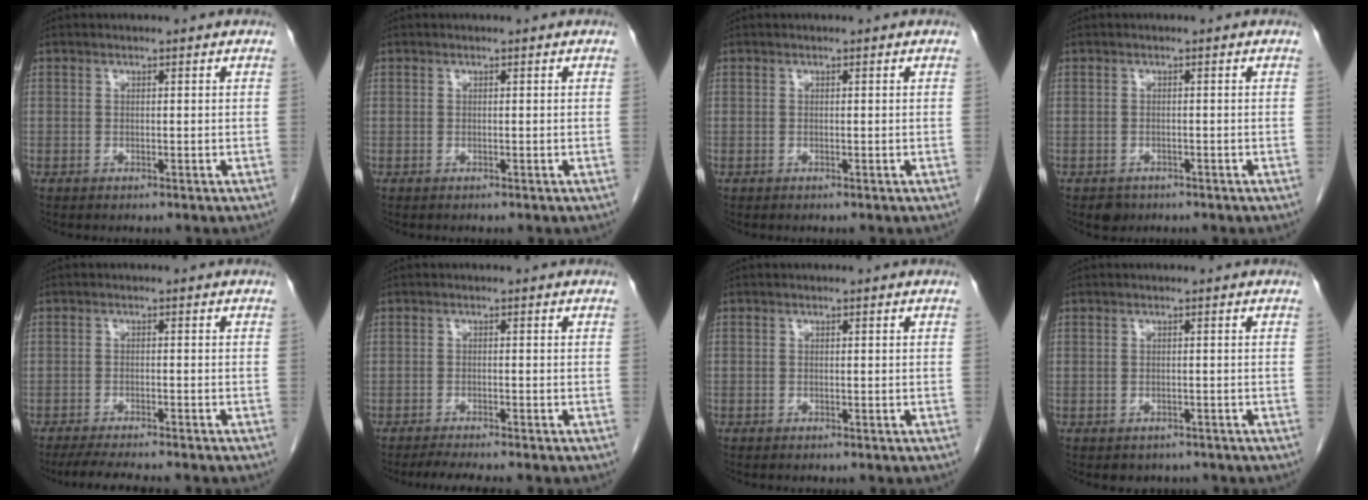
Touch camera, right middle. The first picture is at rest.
{"total": 0.0}
{"total": 0.0}
{"total": 1.9, "force": [-1.3, 1.3, 0.5], "torque": [-0.009, 0.002, -0.015]}
{"total": 8.2, "force": [-7.1, 0.6, 4.1], "torque": [-0.056, -0.014, -0.106]}
{"total": 4.5, "force": [-3.9, -0.1, 2.2], "torque": [-0.035, -0.013, -0.061]}
{"total": 0.0}
{"total": 2.6, "force": [-2.2, 1.5, 0.4], "torque": [-0.008, 0.001, -0.025]}